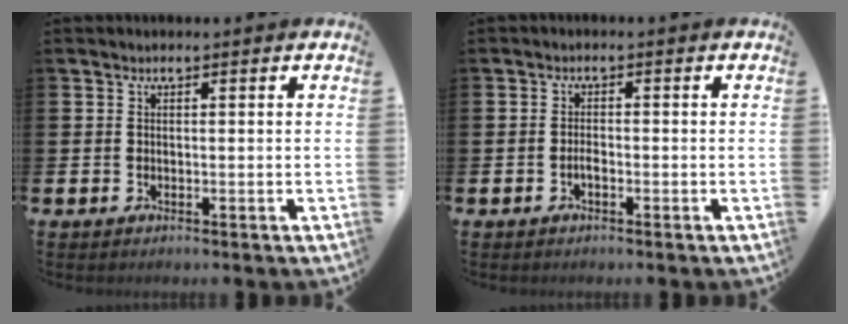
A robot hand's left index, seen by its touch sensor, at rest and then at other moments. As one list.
[{"total": 1.4, "force": [-0.7, 0.5, 1.1], "torque": [-0.019, 0.000, -0.014]}]